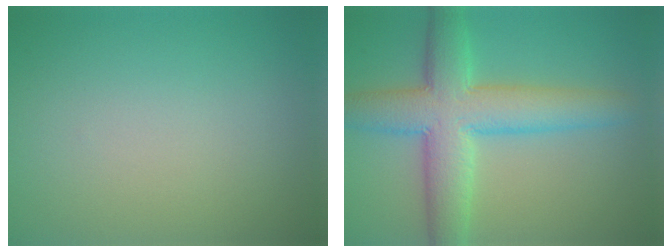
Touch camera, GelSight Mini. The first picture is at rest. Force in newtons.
{"total": 7.9, "press": 7.9, "slide": 0.3}